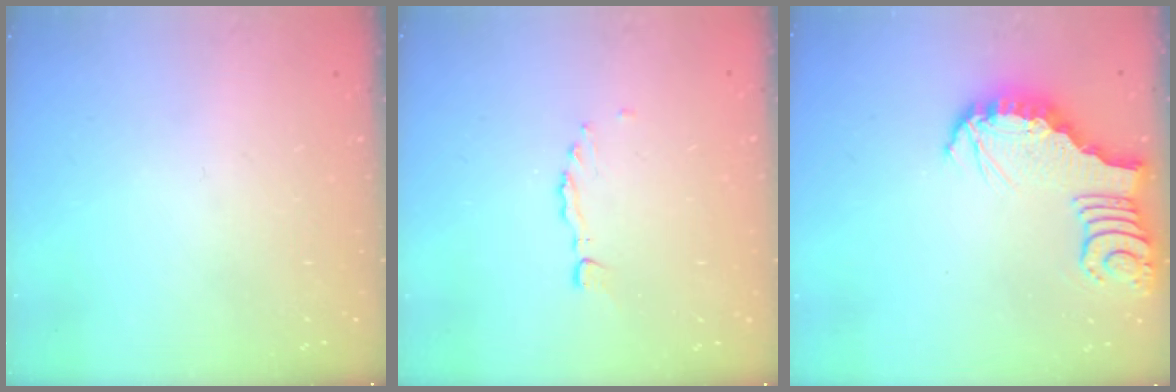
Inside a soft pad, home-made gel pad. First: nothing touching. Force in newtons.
{"total": 0.0}
{"total": 4.0, "press": 3.9, "slide": 0.8}